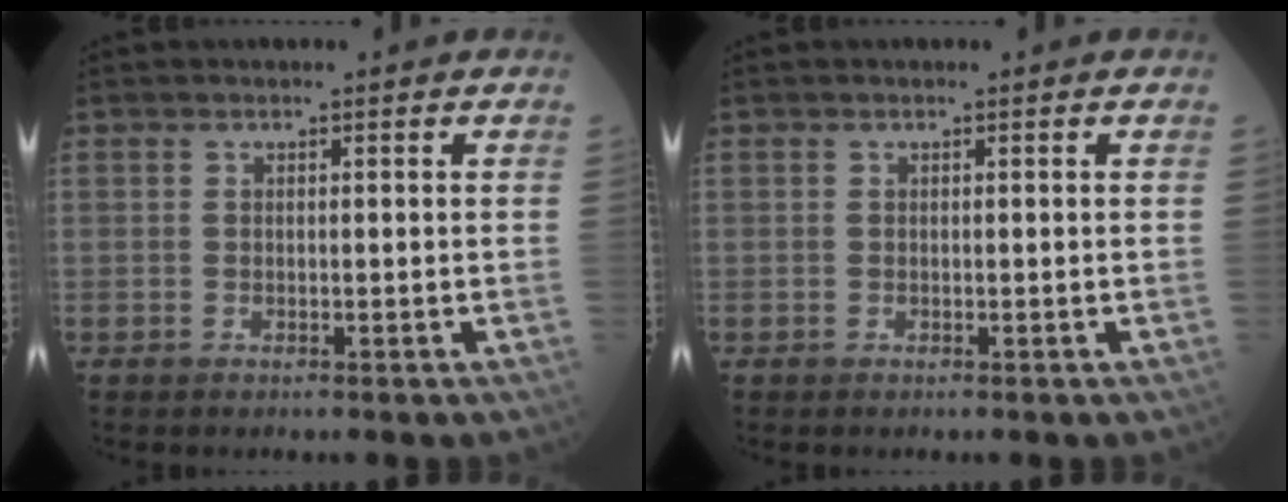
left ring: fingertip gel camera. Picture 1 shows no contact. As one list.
[{"total": 0.0}]